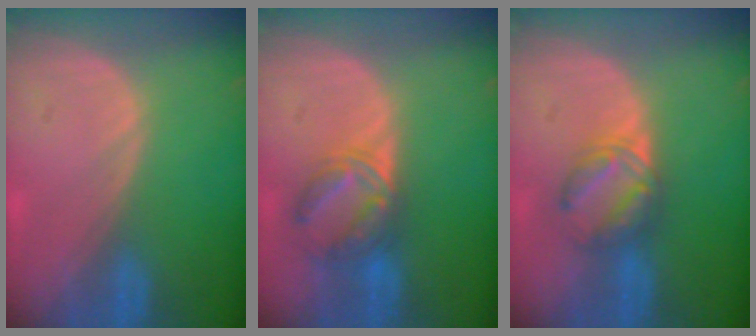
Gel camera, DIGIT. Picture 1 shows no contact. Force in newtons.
{"total": 6.5, "press": 6.2, "slide": 1.9}
{"total": 5.8, "press": 5.4, "slide": 2.2}